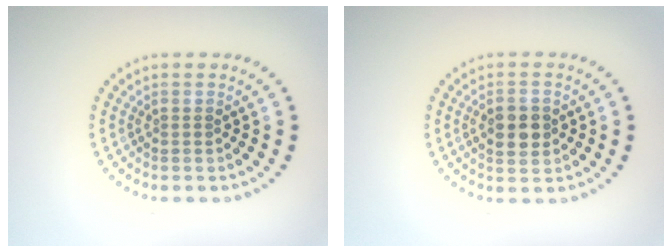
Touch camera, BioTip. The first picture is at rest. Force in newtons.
{"total": 3.5, "press": 3.5, "slide": 0.1}